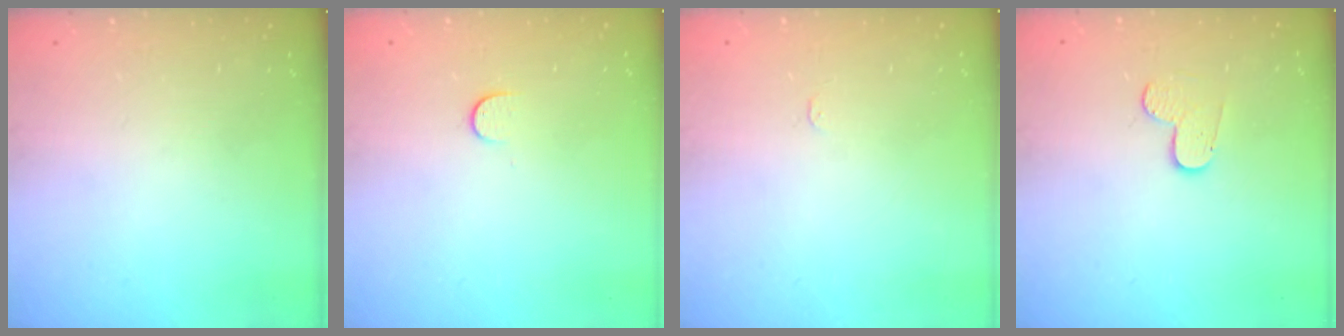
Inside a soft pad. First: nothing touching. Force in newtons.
{"total": 5.0, "press": 5.0, "slide": 0.5}
{"total": 2.4, "press": 2.4, "slide": 0.3}
{"total": 4.1, "press": 4.1, "slide": 0.3}